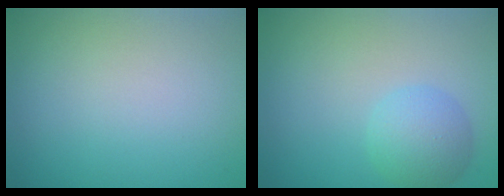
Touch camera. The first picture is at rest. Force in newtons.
{"total": 3.2, "press": 3.2, "slide": 0.2}